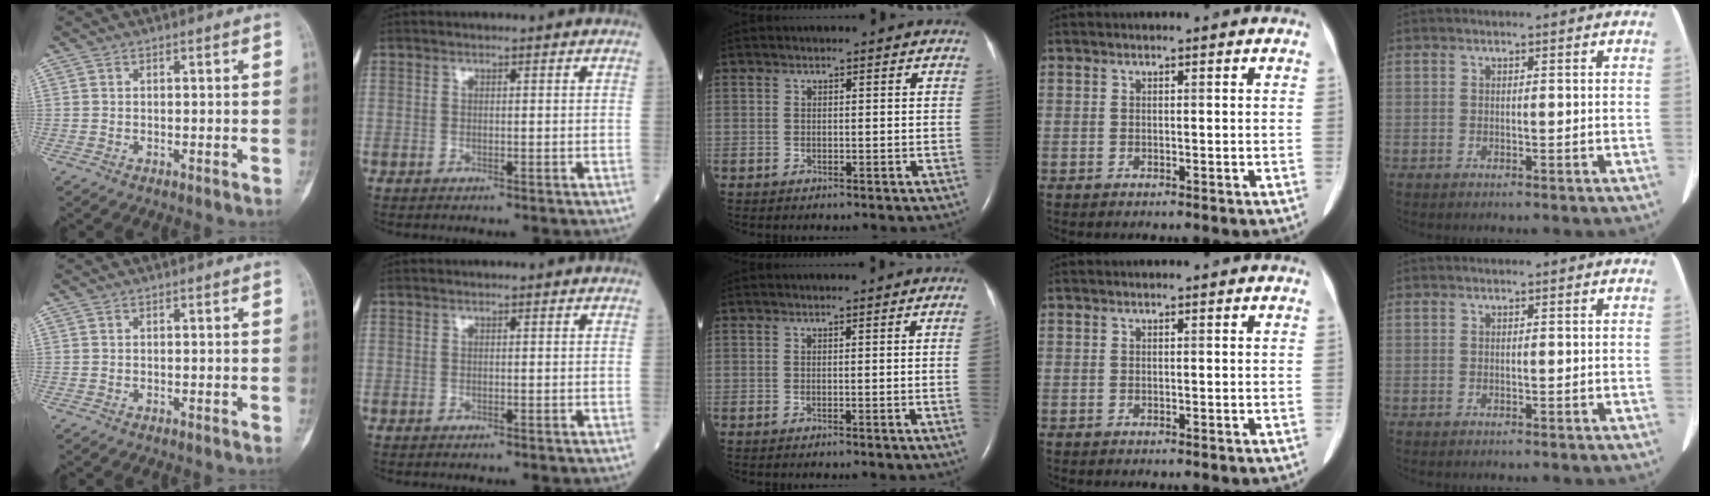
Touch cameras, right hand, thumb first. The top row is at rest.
{"middle": {"total": 2.0, "force": [-0.1, -0.9, 1.8], "torque": [-0.022, -0.002, 0.000]}}